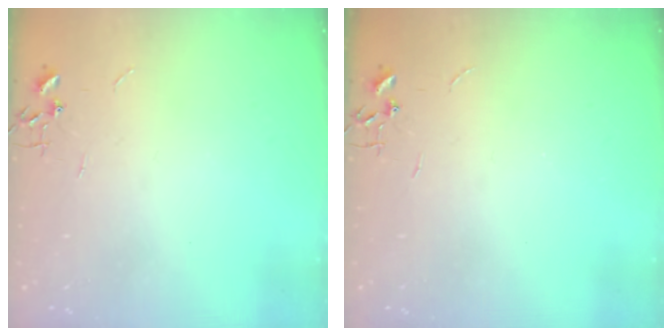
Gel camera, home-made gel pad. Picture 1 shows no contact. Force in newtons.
{"total": 0.0}